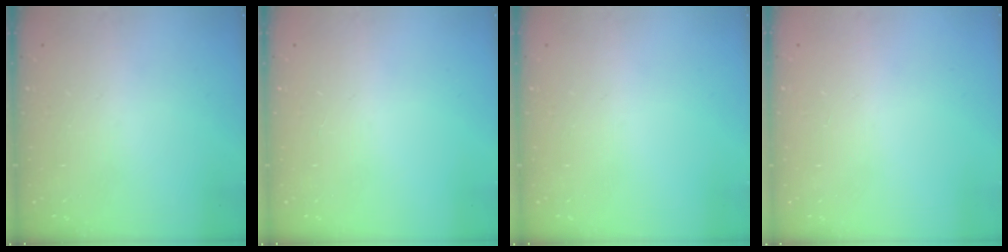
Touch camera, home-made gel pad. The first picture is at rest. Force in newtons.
{"total": 0.0}
{"total": 0.0}
{"total": 0.9, "press": 0.9, "slide": 0.0}